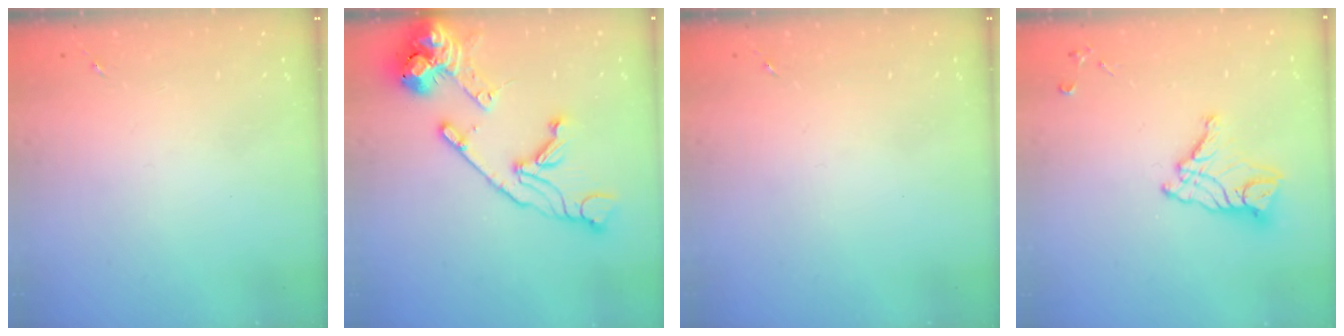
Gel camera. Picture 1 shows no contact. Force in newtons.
{"total": 18.4, "press": 18.2, "slide": 2.3}
{"total": 0.0}
{"total": 12.7, "press": 12.6, "slide": 1.1}